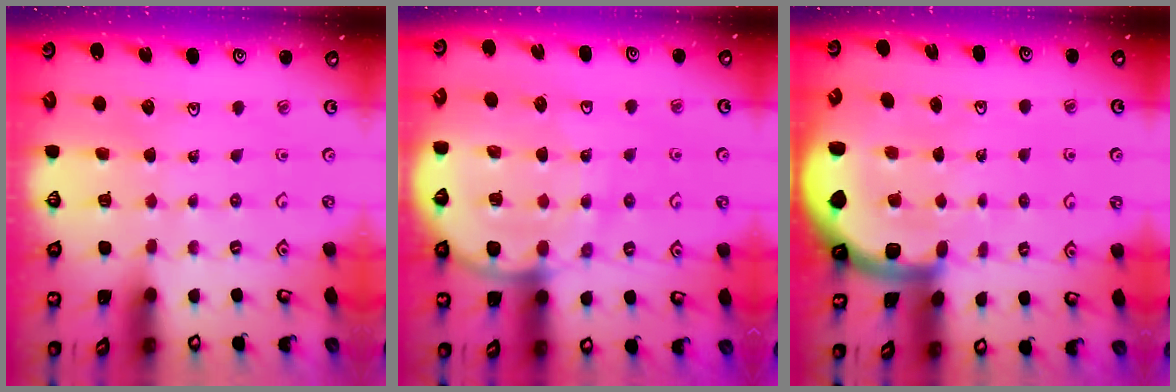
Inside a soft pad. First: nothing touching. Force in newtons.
{"total": 11.7, "press": 11.6, "slide": 1.5}
{"total": 4.2, "press": 4.2, "slide": 0.7}